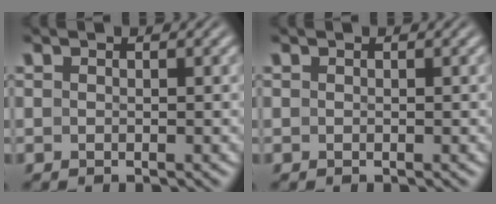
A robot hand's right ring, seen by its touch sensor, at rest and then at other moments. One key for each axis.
{"total": 0.0}